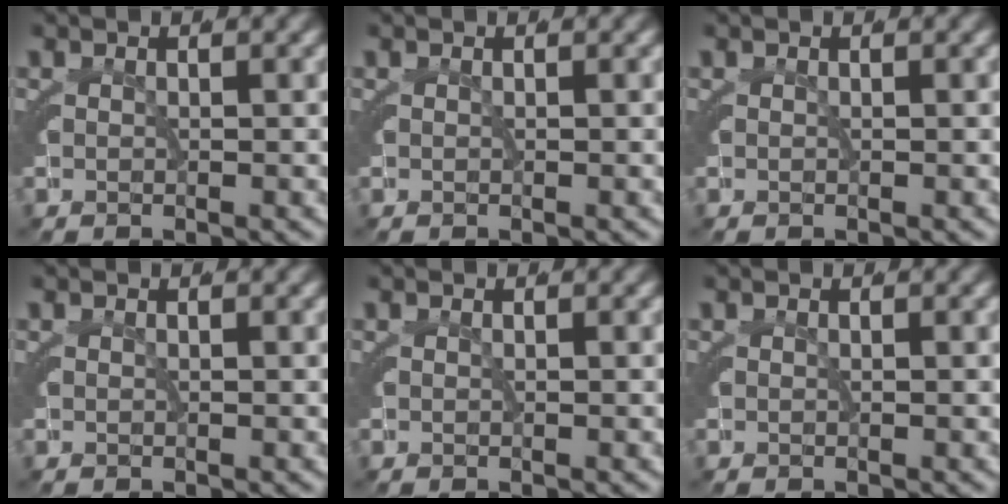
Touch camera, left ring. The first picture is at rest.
{"total": 0.0}
{"total": 0.0}
{"total": 0.0}
{"total": 0.0}
{"total": 0.0}